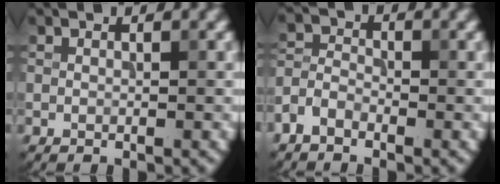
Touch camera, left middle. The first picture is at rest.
{"total": 2.5, "force": [-1.7, 1.4, 1.2], "torque": [-0.026, 0.005, -0.047]}